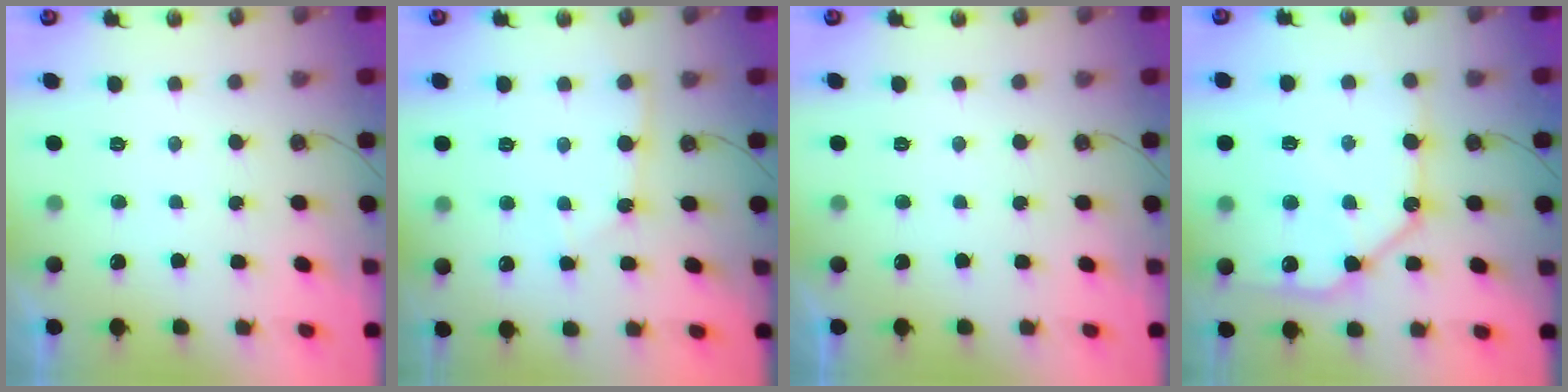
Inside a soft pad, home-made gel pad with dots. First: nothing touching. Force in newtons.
{"total": 2.8, "press": 2.8, "slide": 0.2}
{"total": 0.0}
{"total": 15.5, "press": 15.4, "slide": 1.9}